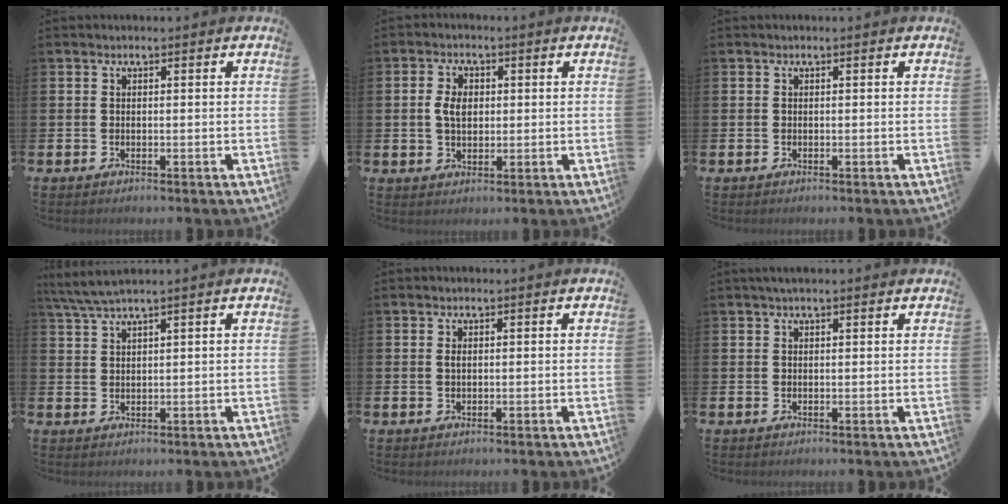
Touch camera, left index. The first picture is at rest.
{"total": 3.7, "force": [0.7, 2.5, 2.6], "torque": [-0.044, 0.007, 0.008]}
{"total": 0.0}
{"total": 3.4, "force": [2.9, -0.2, 1.8], "torque": [-0.044, -0.003, 0.054]}
{"total": 0.8, "force": [0.3, 0.3, 0.6], "torque": [-0.001, -0.002, 0.001]}
{"total": 1.6, "force": [1.3, 0.3, 0.9], "torque": [-0.008, 0.001, 0.021]}